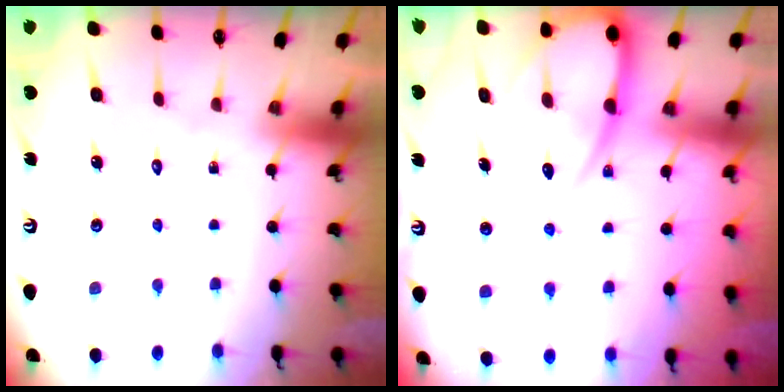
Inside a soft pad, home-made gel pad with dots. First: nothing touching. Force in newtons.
{"total": 12.1, "press": 12.0, "slide": 1.3}